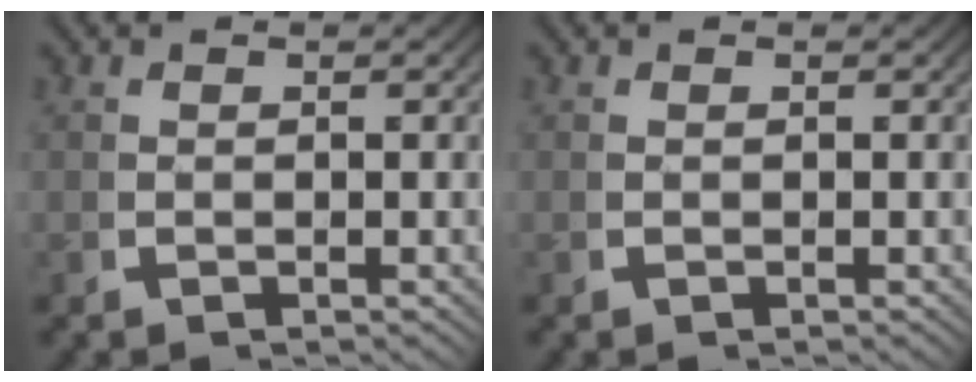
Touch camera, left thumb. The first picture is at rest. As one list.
[{"total": 0.0}]